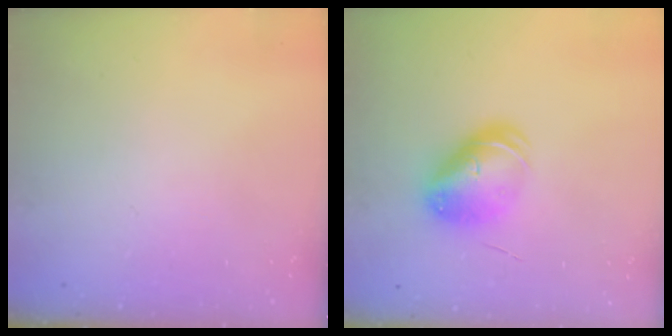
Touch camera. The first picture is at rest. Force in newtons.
{"total": 8.8, "press": 8.6, "slide": 1.4}